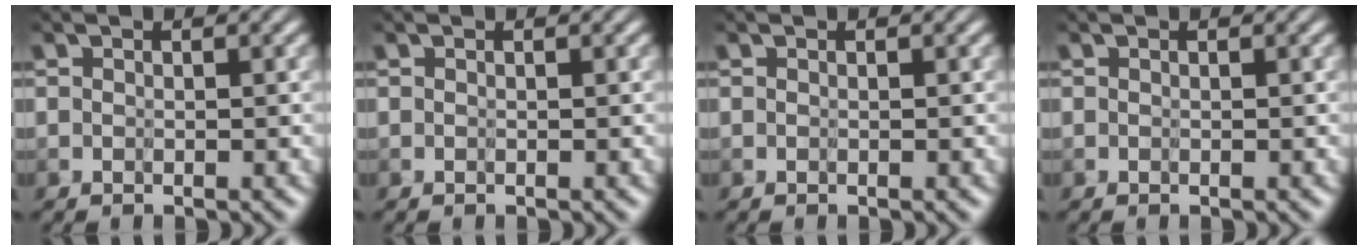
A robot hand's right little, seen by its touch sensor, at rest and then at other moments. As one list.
[{"total": 0.0}, {"total": 0.0}, {"total": 0.0}]